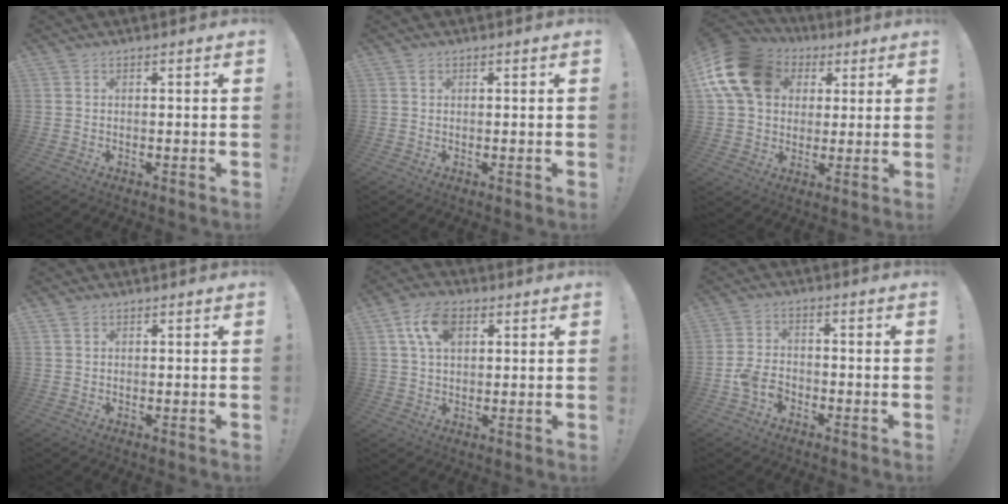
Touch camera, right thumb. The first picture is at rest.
{"total": 0.6, "force": [0.4, 0.5, 0.1], "torque": [0.001, -0.001, 0.007]}
{"total": 18.3, "force": [6.2, 13.9, 10.1], "torque": [-0.181, -0.012, 0.125]}
{"total": 1.3, "force": [0.9, 0.8, 0.5], "torque": [-0.006, -0.002, 0.017]}
{"total": 9.9, "force": [4.1, 5.9, 6.9], "torque": [-0.121, 0.004, 0.079]}
{"total": 6.5, "force": [-3.7, 4.1, 3.4], "torque": [-0.072, 0.019, -0.065]}